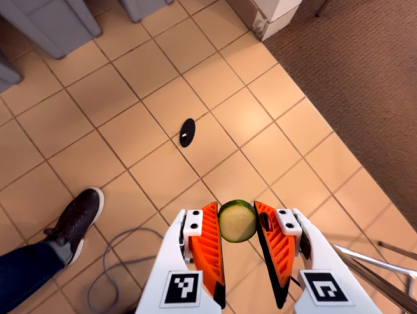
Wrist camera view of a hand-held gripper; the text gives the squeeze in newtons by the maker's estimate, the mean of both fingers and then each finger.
{"total": 6.7, "left": 6.2, "right": 7.2}